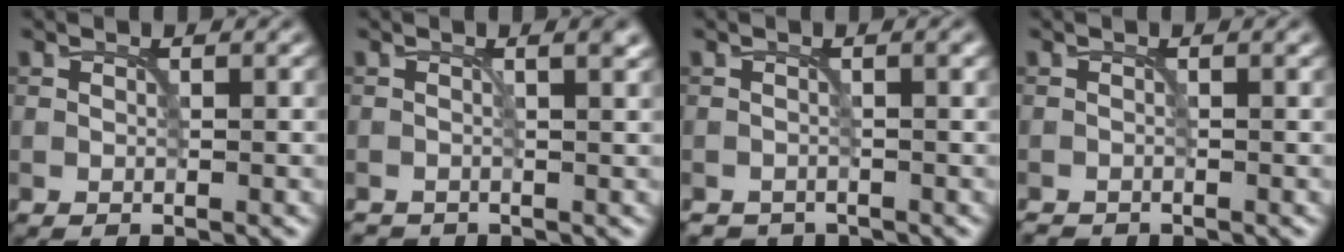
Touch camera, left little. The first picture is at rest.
{"total": 1.1, "force": [-0.3, 0.5, 1.0], "torque": [-0.010, -0.004, -0.005]}
{"total": 1.3, "force": [-1.2, 0.4, 0.3], "torque": [-0.002, -0.004, -0.021]}
{"total": 1.1, "force": [-1.0, 0.3, 0.1], "torque": [-0.002, -0.005, -0.019]}